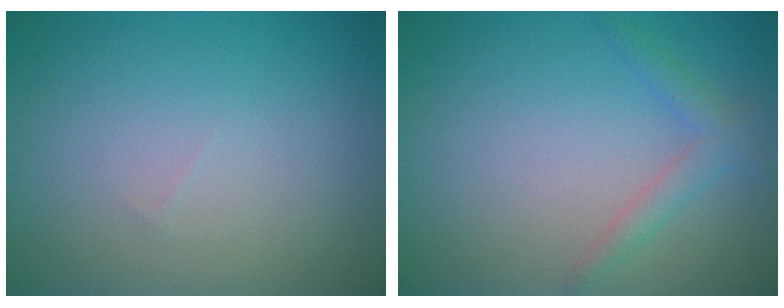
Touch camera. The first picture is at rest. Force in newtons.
{"total": 1.8, "press": 1.8, "slide": 0.1}